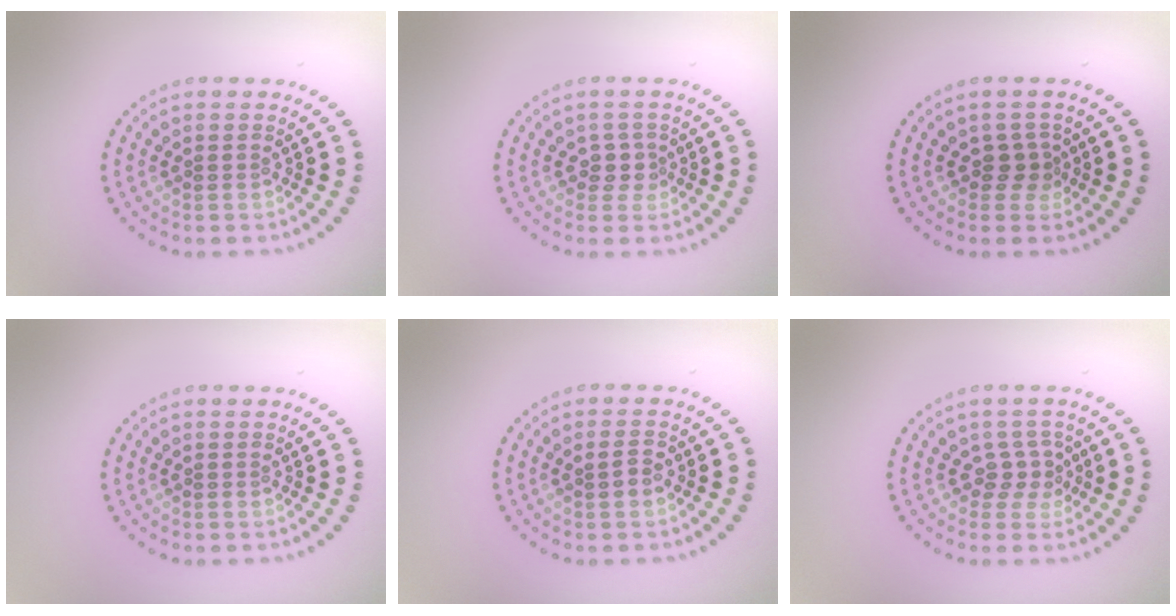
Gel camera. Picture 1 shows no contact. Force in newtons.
{"total": 1.5, "press": 1.2, "slide": 0.9}
{"total": 1.6, "press": 1.2, "slide": 1.1}
{"total": 0.0}
{"total": 1.3, "press": 1.3, "slide": 0.3}
{"total": 2.0, "press": 1.5, "slide": 1.3}